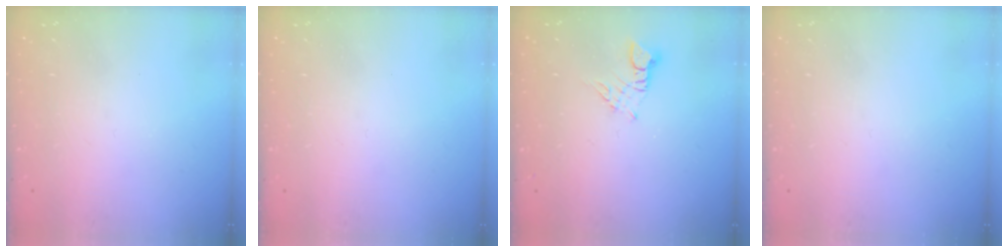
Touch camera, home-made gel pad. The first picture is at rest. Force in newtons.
{"total": 0.0}
{"total": 2.3, "press": 2.3, "slide": 0.3}
{"total": 0.0}